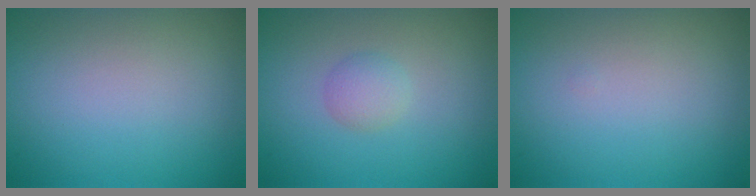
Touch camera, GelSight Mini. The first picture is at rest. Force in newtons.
{"total": 1.5, "press": 1.5, "slide": 0.1}
{"total": 0.0}